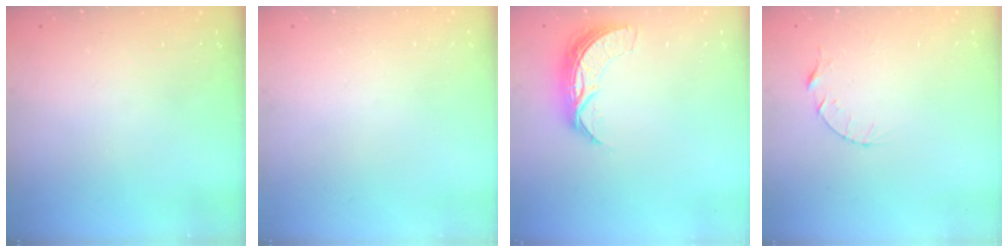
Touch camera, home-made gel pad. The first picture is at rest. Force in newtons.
{"total": 0.0}
{"total": 8.9, "press": 8.9, "slide": 0.4}
{"total": 4.3, "press": 4.2, "slide": 0.4}